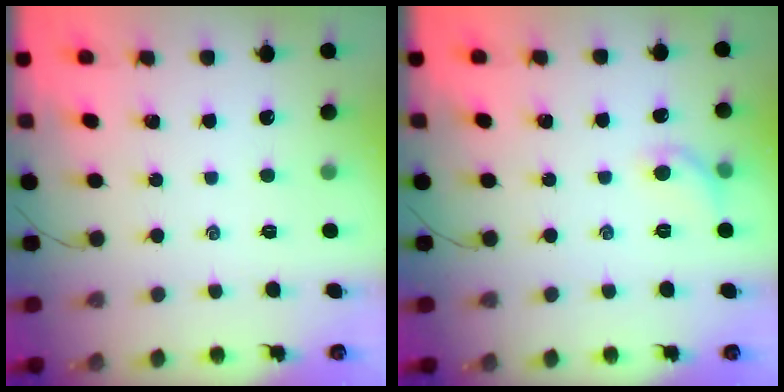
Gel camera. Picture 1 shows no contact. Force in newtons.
{"total": 5.5, "press": 5.4, "slide": 1.4}